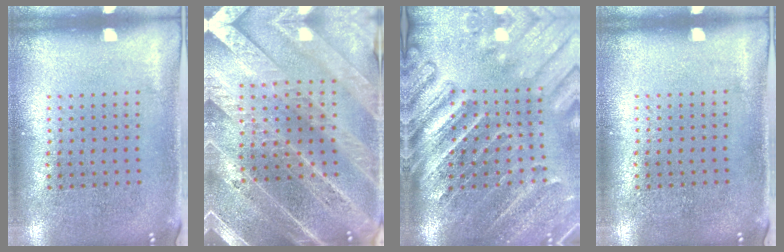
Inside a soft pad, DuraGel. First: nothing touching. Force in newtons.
{"total": 4.9, "press": 4.3, "slide": 2.3}
{"total": 4.4, "press": 3.6, "slide": 2.6}
{"total": 0.0}